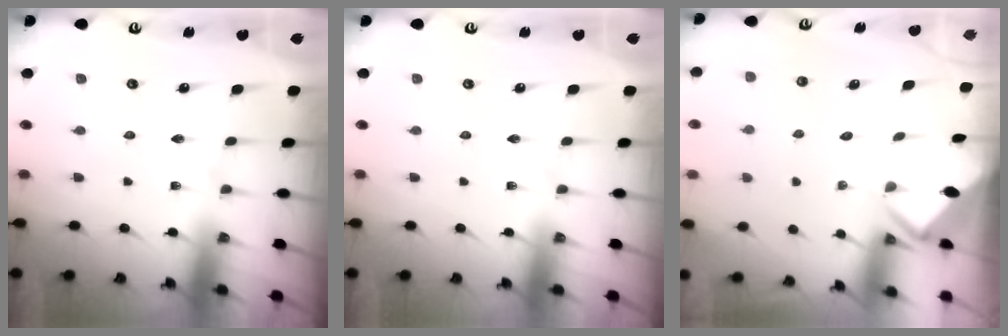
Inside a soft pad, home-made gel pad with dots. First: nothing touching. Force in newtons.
{"total": 0.0}
{"total": 3.5, "press": 3.5, "slide": 0.2}